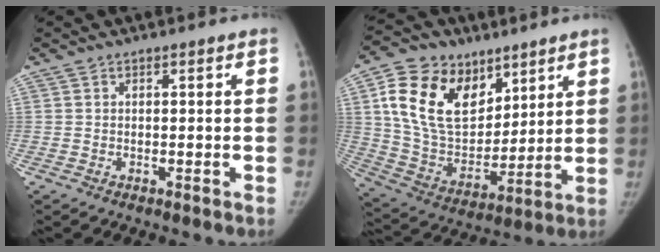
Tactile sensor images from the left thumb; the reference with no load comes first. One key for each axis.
{"total": 21.0, "fx": 9.9, "fy": 13.9, "fz": 12.3, "tx": -0.199, "ty": -0.032, "tz": 0.188}